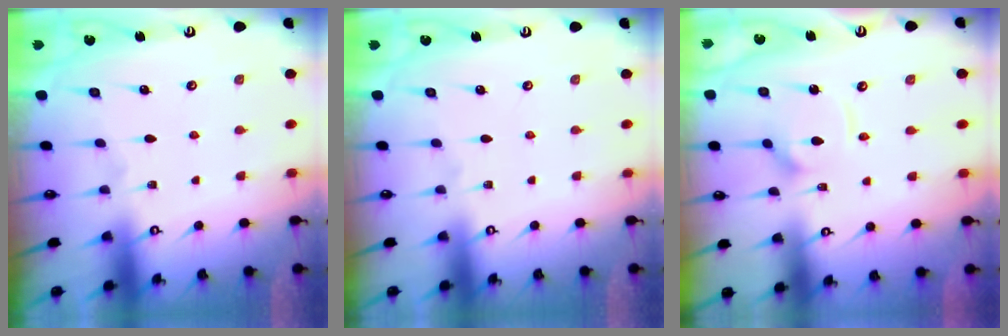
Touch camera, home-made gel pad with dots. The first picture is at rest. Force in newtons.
{"total": 0.0}
{"total": 8.4, "press": 8.4, "slide": 0.8}